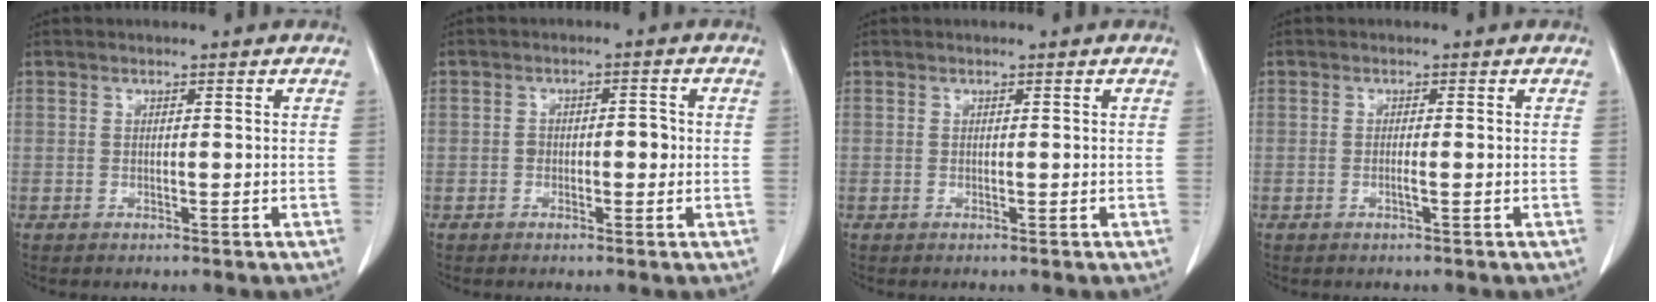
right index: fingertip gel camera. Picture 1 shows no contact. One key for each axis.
{"total": 2.6, "fx": -0.6, "fy": 1.5, "fz": 2.1, "tx": -0.028, "ty": 0.010, "tz": -0.007}
{"total": 0.0}
{"total": 0.8, "fx": -0.4, "fy": -0.2, "fz": 0.7, "tx": -0.012, "ty": 0.001, "tz": -0.008}